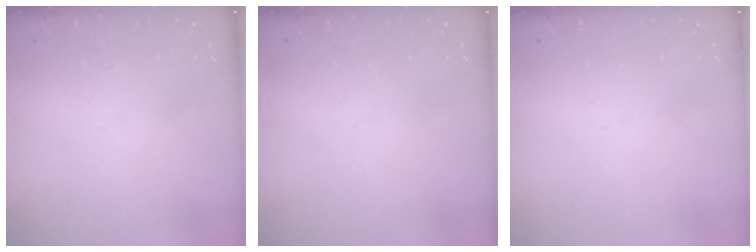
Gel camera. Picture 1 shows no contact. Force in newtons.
{"total": 0.0}
{"total": 0.0}